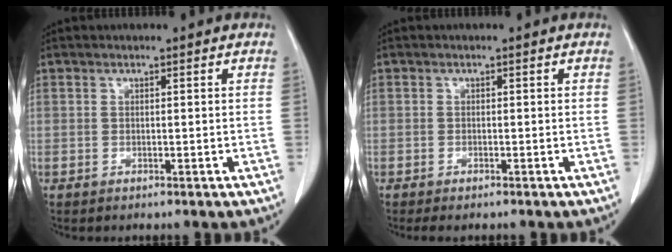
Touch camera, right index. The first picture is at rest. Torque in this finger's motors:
{"motor_torque": [0.20, -0.04, 0.04, 0.00]}